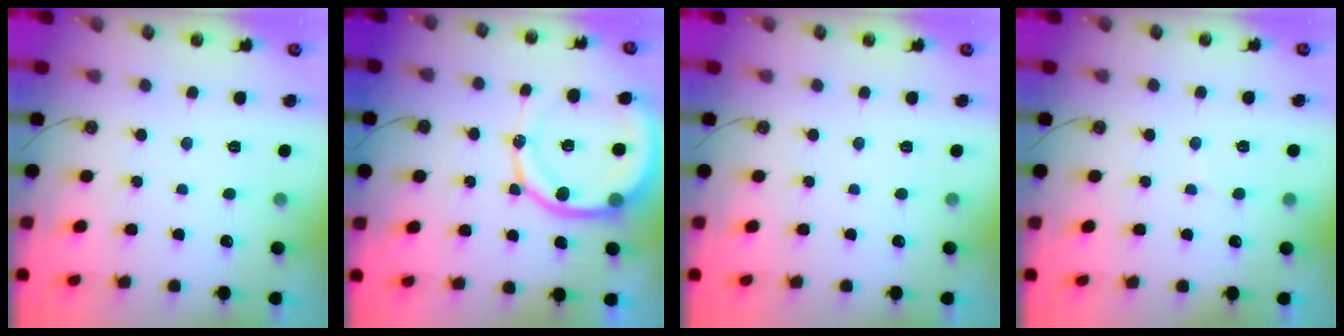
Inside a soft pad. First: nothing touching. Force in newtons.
{"total": 15.0, "press": 14.9, "slide": 1.6}
{"total": 0.0}
{"total": 4.9, "press": 4.8, "slide": 0.6}